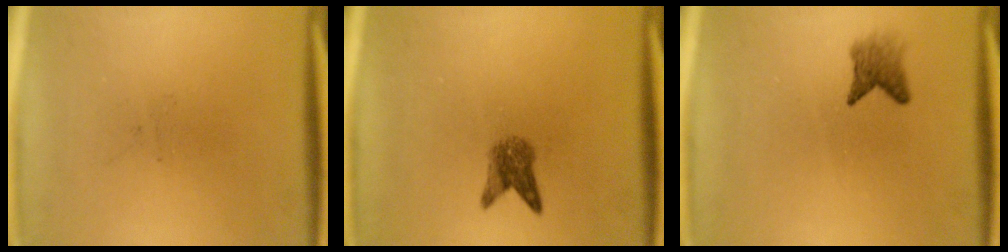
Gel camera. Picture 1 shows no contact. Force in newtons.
{"total": 2.9}
{"total": 2.4}